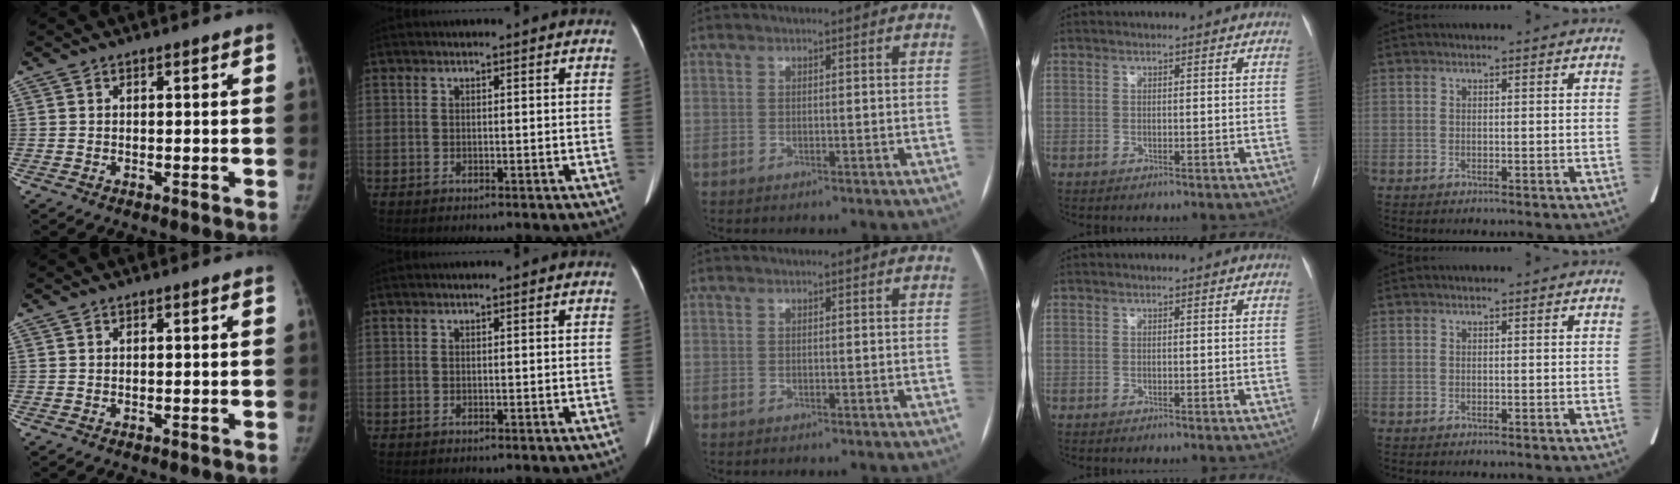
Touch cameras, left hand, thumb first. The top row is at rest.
{}